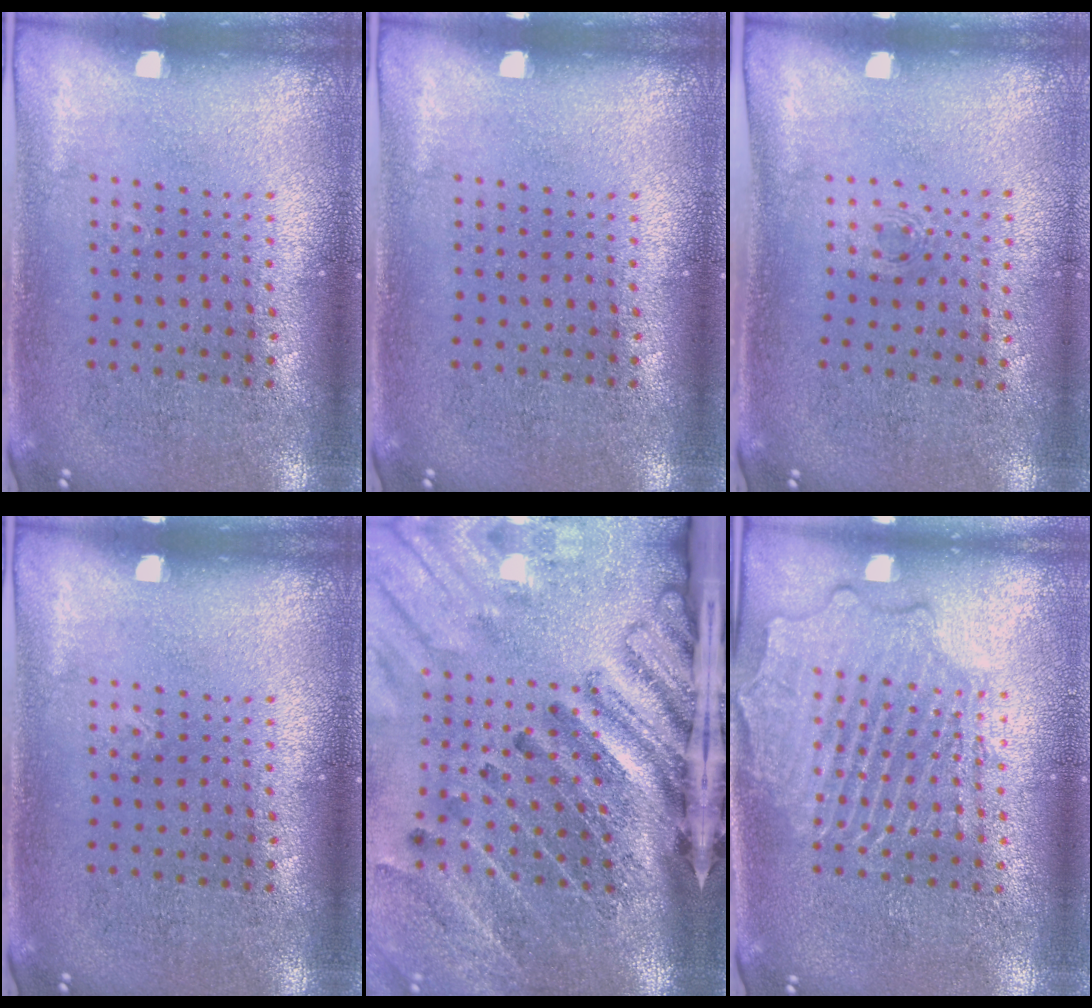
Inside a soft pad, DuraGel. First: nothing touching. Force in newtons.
{"total": 0.0}
{"total": 0.5, "press": 0.3, "slide": 0.4}
{"total": 0.0}
{"total": 4.5, "press": 3.3, "slide": 3.0}
{"total": 3.5, "press": 3.4, "slide": 0.5}